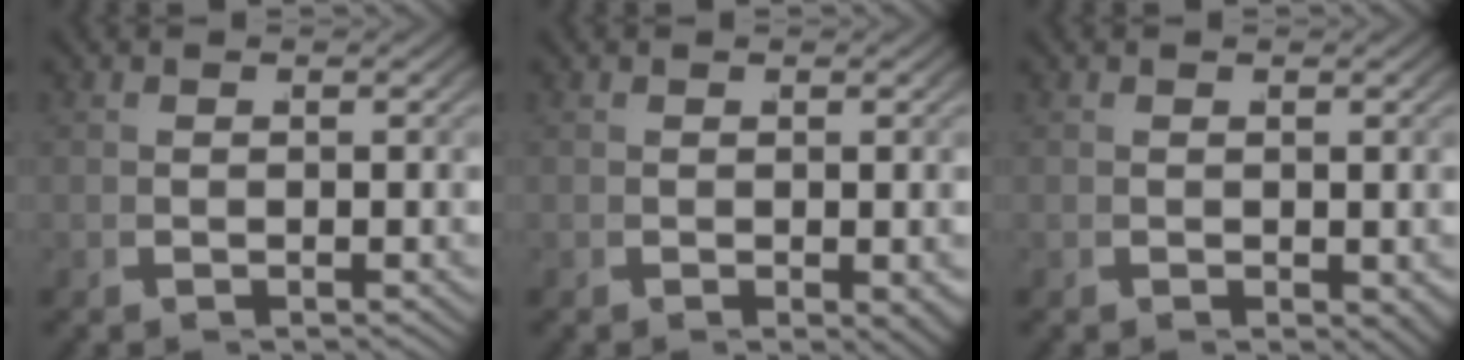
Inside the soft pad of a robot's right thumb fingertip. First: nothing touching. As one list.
[{"total": 1.5, "force": [-0.3, 0.7, 1.3], "torque": [-0.016, -0.007, 0.001]}, {"total": 1.1, "force": [0.1, 0.7, 0.9], "torque": [-0.008, -0.007, 0.006]}]